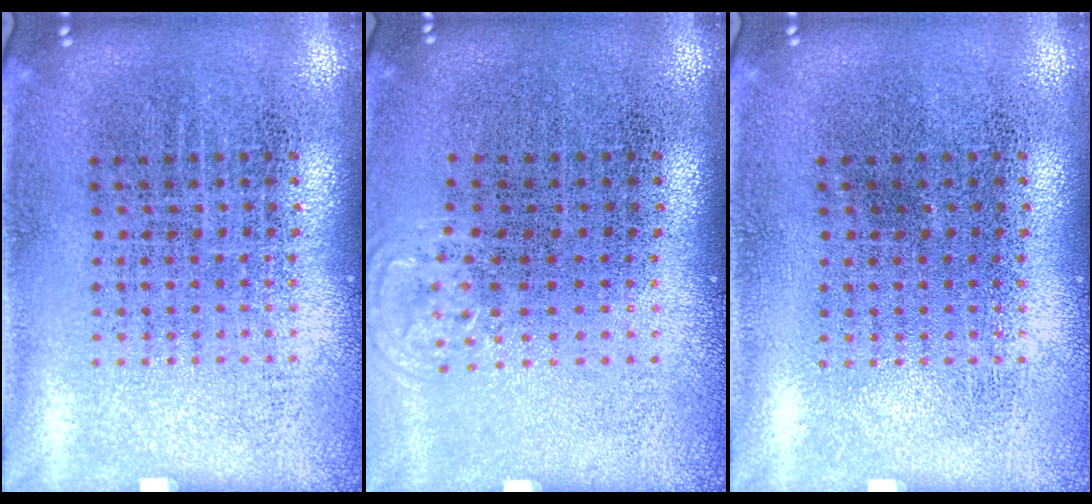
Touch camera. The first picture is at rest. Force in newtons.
{"total": 0.5, "press": 0.5, "slide": 0.1}
{"total": 0.0}